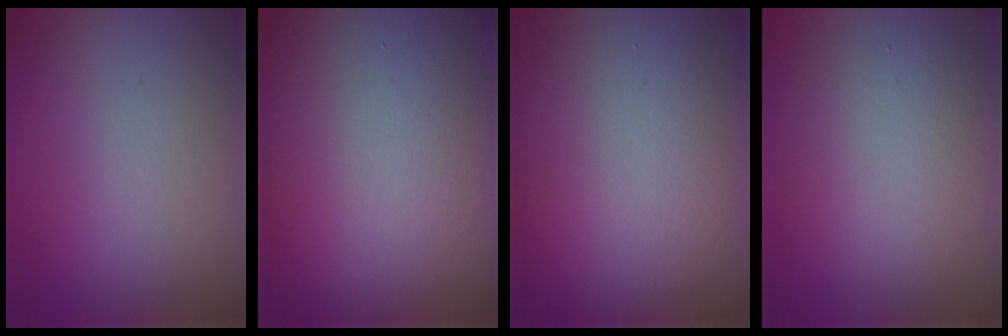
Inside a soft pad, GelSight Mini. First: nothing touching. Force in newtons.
{"total": 25.5, "press": 25.5, "slide": 1.0}
{"total": 16.6, "press": 16.6, "slide": 0.7}
{"total": 5.6, "press": 5.6, "slide": 0.5}